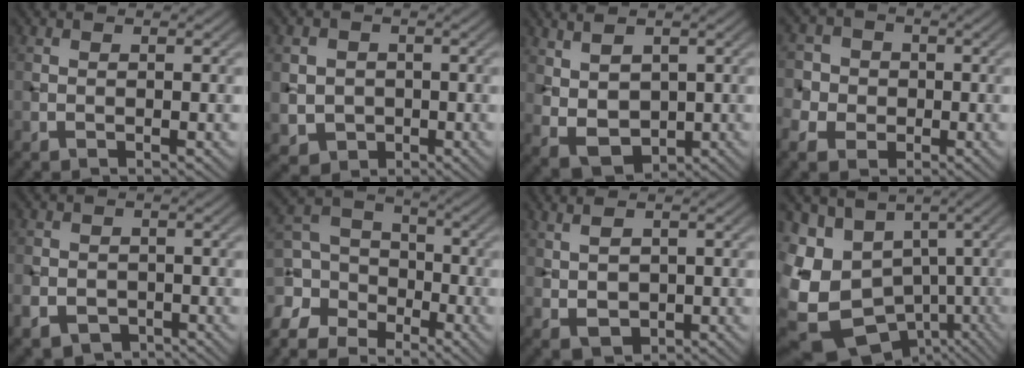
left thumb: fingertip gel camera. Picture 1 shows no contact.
{"total": 4.4, "force": [-0.6, 4.1, 1.2], "torque": [-0.037, -0.014, -0.018]}
{"total": 5.8, "force": [1.3, 3.7, 4.3], "torque": [-0.105, -0.007, 0.037]}
{"total": 5.6, "force": [-1.7, 5.1, 1.6], "torque": [-0.045, -0.002, -0.055]}
{"total": 4.1, "force": [-1.9, 3.4, 1.4], "torque": [-0.029, -0.015, -0.034]}
{"total": 9.9, "force": [-5.4, 6.6, 5.1], "torque": [-0.132, -0.008, -0.107]}
{"total": 3.4, "force": [0.5, 2.1, 2.7], "torque": [-0.059, -0.004, 0.017]}
{"total": 16.3, "force": [-5.7, 12.9, 8.3], "torque": [-0.244, -0.034, -0.059]}